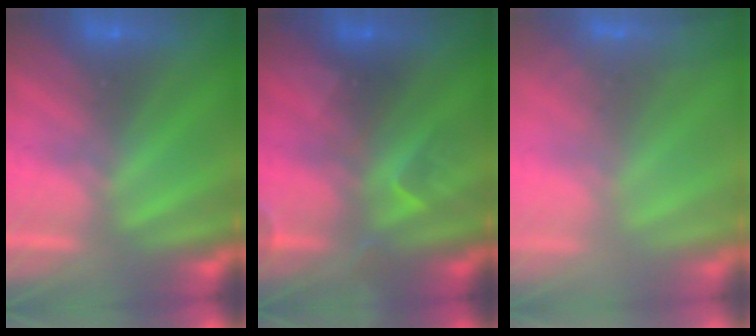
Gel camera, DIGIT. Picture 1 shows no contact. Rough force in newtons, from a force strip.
{"total": 2.4}
{"total": 7.5}